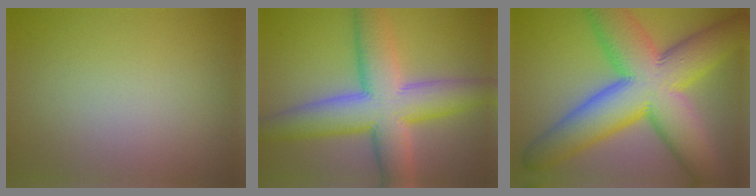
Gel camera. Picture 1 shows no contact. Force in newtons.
{"total": 10.8, "press": 10.8, "slide": 0.5}
{"total": 15.5, "press": 15.5, "slide": 0.1}